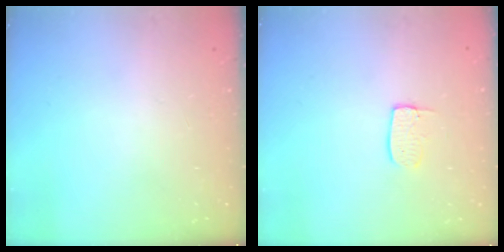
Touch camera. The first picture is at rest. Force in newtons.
{"total": 6.0, "press": 6.0, "slide": 0.4}